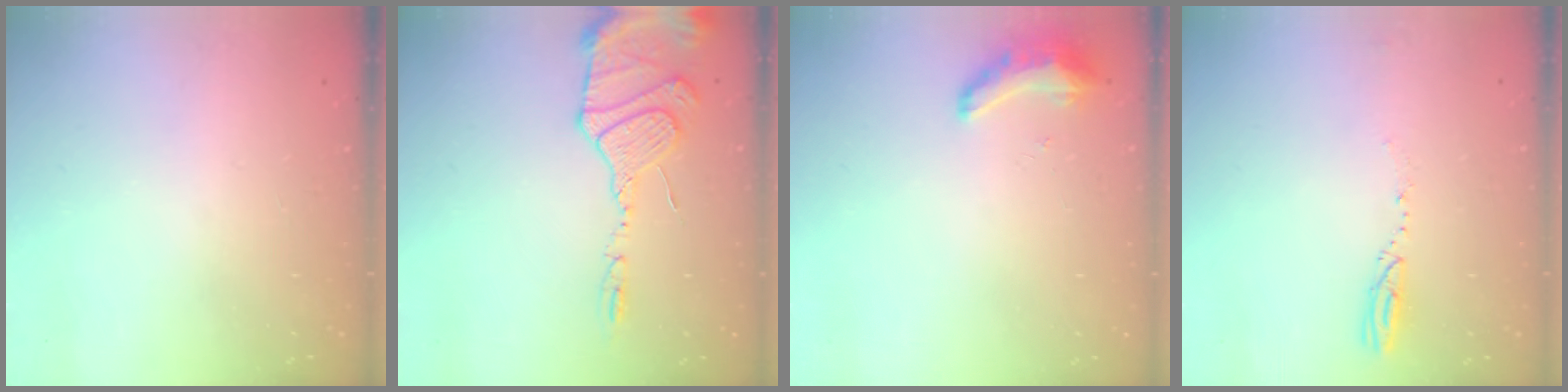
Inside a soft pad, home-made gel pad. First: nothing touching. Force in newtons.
{"total": 14.8, "press": 14.5, "slide": 2.9}
{"total": 8.8, "press": 8.7, "slide": 1.3}
{"total": 3.2, "press": 3.2, "slide": 0.4}